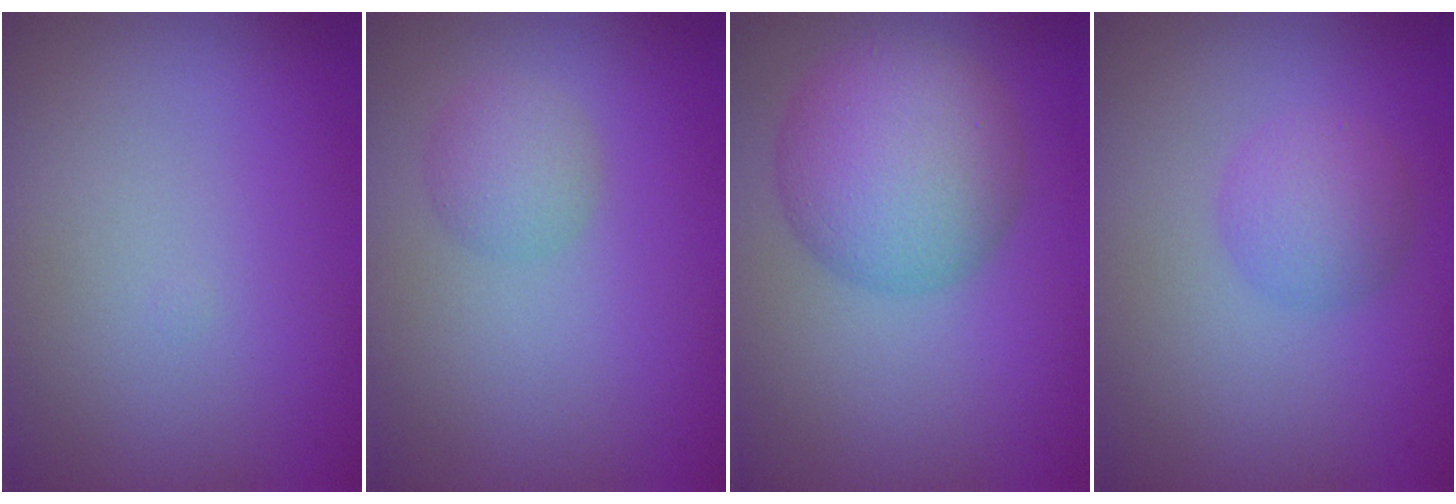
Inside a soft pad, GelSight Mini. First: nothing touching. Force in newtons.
{"total": 2.1, "press": 2.1, "slide": 0.1}
{"total": 7.5, "press": 7.5, "slide": 0.0}
{"total": 3.5, "press": 3.5, "slide": 0.2}